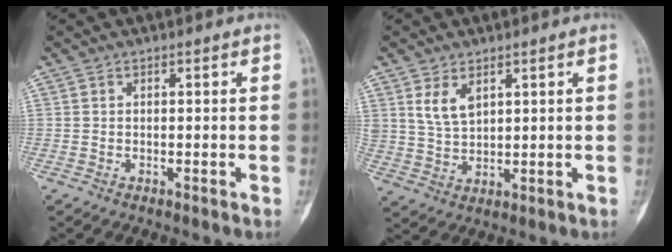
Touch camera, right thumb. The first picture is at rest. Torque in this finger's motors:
{"motor_torque": [-0.43, 0.91, 0.91, 0.21, 0.07]}